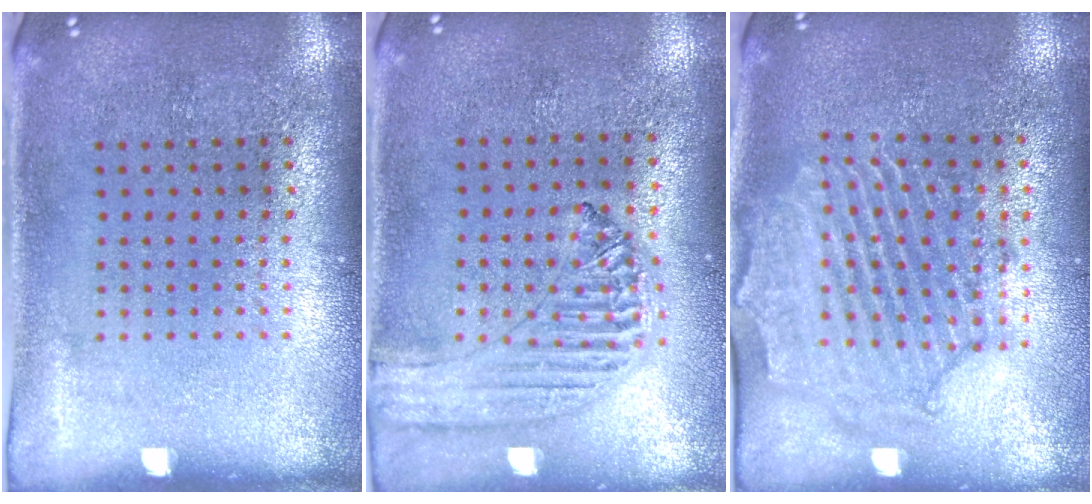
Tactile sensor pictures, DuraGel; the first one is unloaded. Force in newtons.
{"total": 1.3, "press": 1.3, "slide": 0.2}
{"total": 2.3, "press": 2.1, "slide": 0.7}